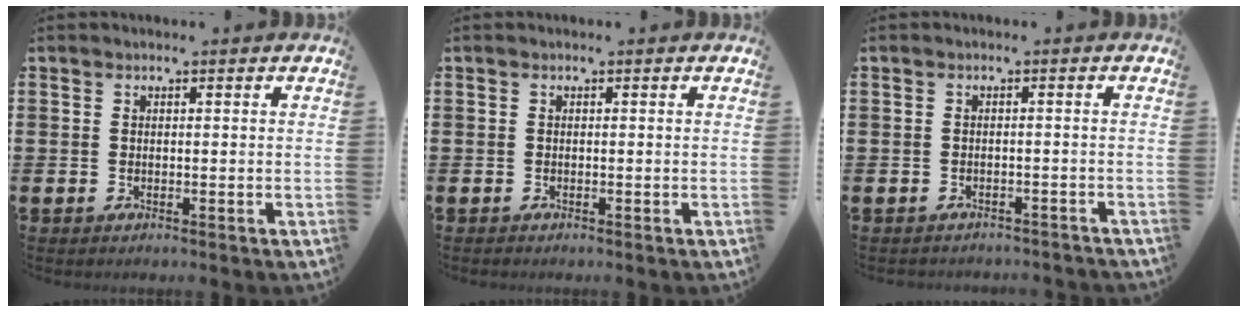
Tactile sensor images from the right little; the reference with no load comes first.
{"total": 0.0}
{"total": 1.0, "force": [-1.0, 0.0, -0.1], "torque": [-0.002, 0.002, -0.022]}